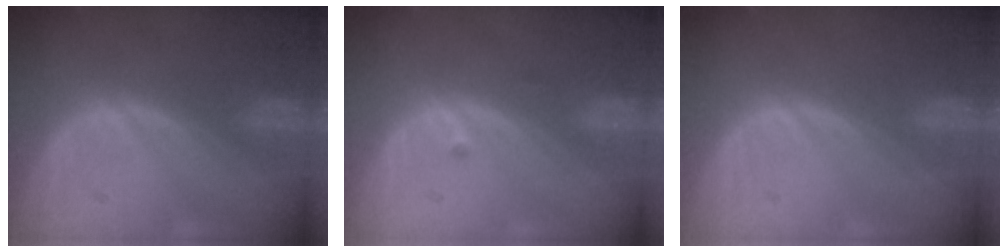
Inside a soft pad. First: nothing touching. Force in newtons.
{"total": 0.9, "press": 0.7, "slide": 0.5}
{"total": 0.0}